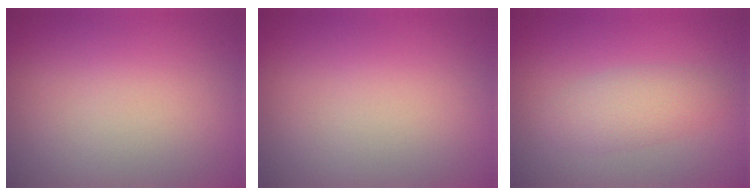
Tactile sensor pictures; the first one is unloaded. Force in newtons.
{"total": 0.0}
{"total": 2.6, "press": 2.6, "slide": 0.1}